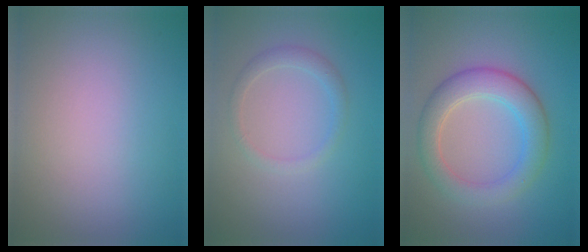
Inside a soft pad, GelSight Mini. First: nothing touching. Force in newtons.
{"total": 1.5, "press": 1.5, "slide": 0.1}
{"total": 4.6, "press": 4.6, "slide": 0.3}